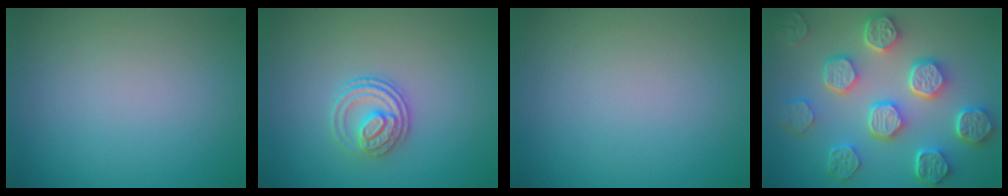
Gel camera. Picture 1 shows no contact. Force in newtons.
{"total": 2.8, "press": 2.6, "slide": 1.2}
{"total": 0.0}
{"total": 8.2, "press": 6.4, "slide": 5.1}